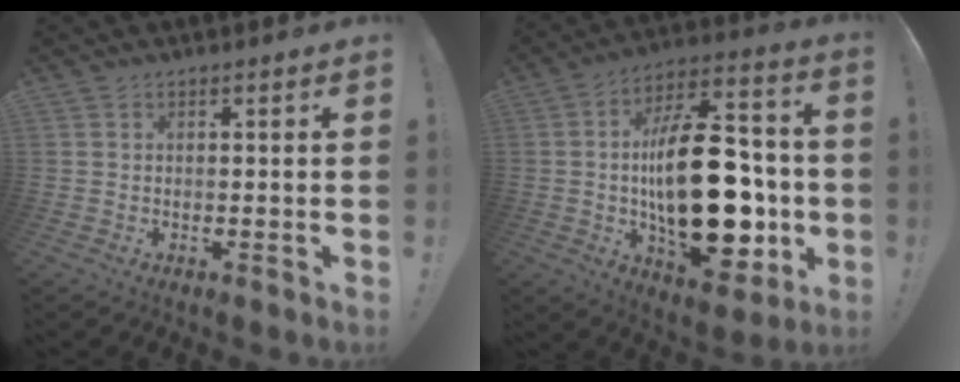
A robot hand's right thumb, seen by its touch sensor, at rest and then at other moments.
{"total": 30.7, "force": [-2.7, 15.1, 26.6], "torque": [-0.453, 0.024, -0.028]}